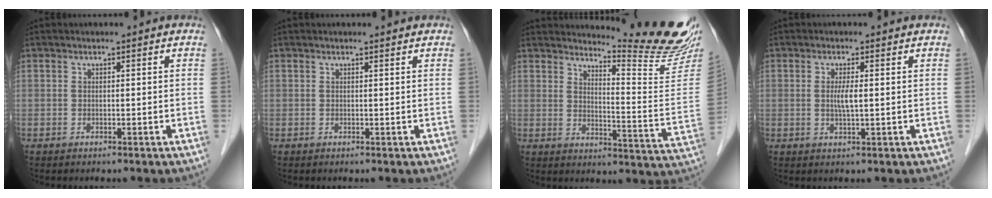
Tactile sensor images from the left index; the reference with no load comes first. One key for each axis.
{"total": 0.8, "fx": 0.8, "fy": -0.1, "fz": 0.2, "tx": -0.010, "ty": 0.003, "tz": 0.012}
{"total": 16.1, "fx": 15.4, "fy": -1.0, "fz": 4.8, "tx": -0.071, "ty": -0.126, "tz": 0.183}
{"total": 2.4, "fx": 0.2, "fy": 0.1, "fz": 2.4, "tx": -0.050, "ty": -0.002, "tz": 0.004}